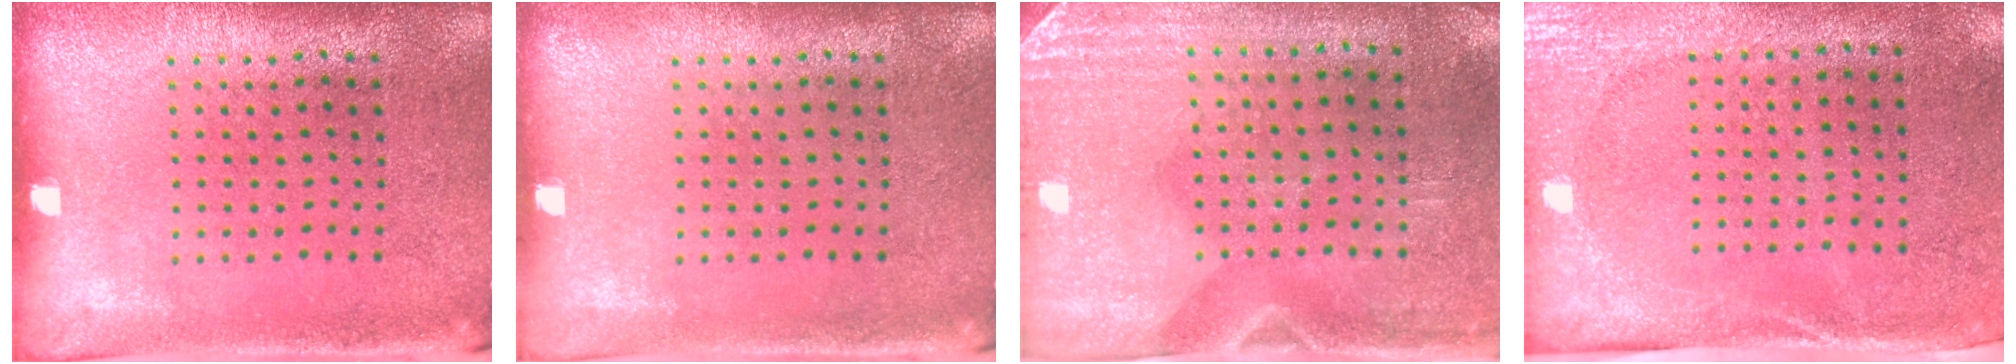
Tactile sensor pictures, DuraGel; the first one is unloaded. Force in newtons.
{"total": 0.0}
{"total": 2.9, "press": 2.5, "slide": 1.5}
{"total": 2.7, "press": 2.2, "slide": 1.6}